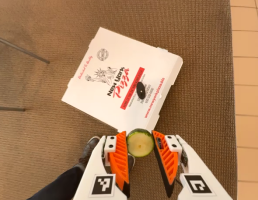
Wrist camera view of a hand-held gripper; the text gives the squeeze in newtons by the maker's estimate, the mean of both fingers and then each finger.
{"total": 7.2, "left": 7.1, "right": 7.3}